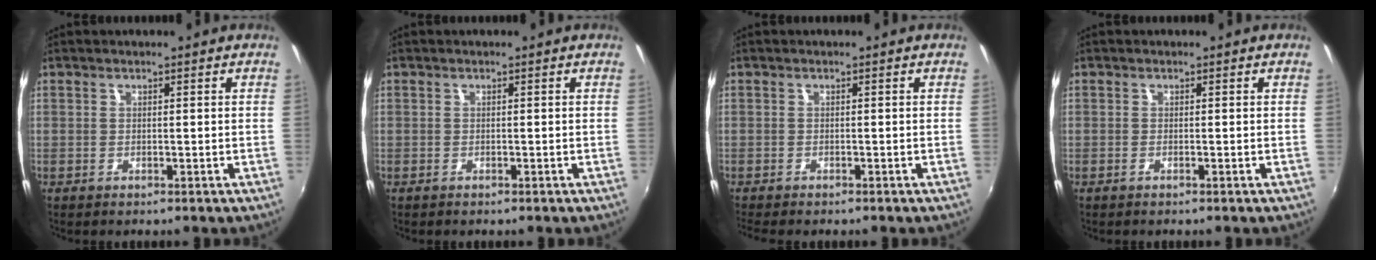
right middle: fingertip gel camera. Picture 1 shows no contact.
{"total": 0.6, "force": [-0.4, 0.4, 0.1], "torque": [-0.004, -0.003, -0.008]}
{"total": 3.1, "force": [-2.7, 0.8, 1.4], "torque": [-0.032, -0.022, -0.043]}
{"total": 0.6, "force": [-0.4, -0.2, 0.3], "torque": [-0.003, 0.000, -0.010]}